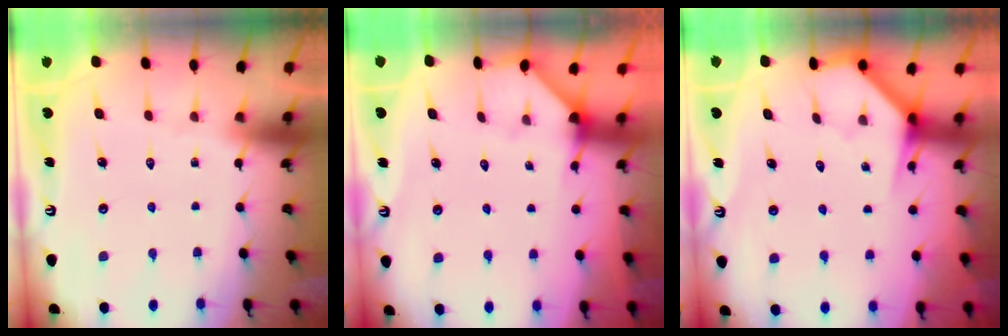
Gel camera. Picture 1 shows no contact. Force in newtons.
{"total": 2.5, "press": 2.5, "slide": 0.4}
{"total": 4.3, "press": 4.2, "slide": 0.3}